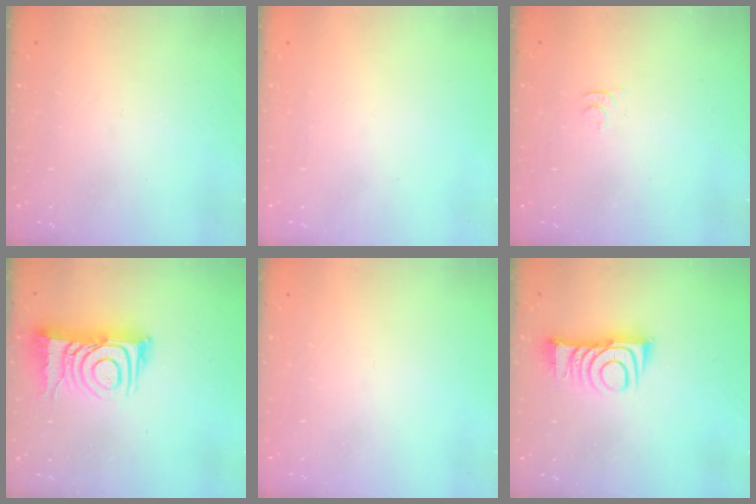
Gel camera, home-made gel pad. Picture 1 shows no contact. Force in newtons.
{"total": 1.7, "press": 1.6, "slide": 0.1}
{"total": 3.6, "press": 3.6, "slide": 0.4}
{"total": 14.0, "press": 14.0, "slide": 1.0}
{"total": 0.0}
{"total": 10.5, "press": 10.5, "slide": 0.3}